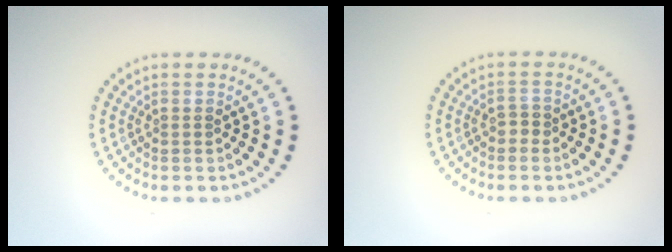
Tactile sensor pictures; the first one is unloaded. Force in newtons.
{"total": 1.0, "press": 0.9, "slide": 0.4}